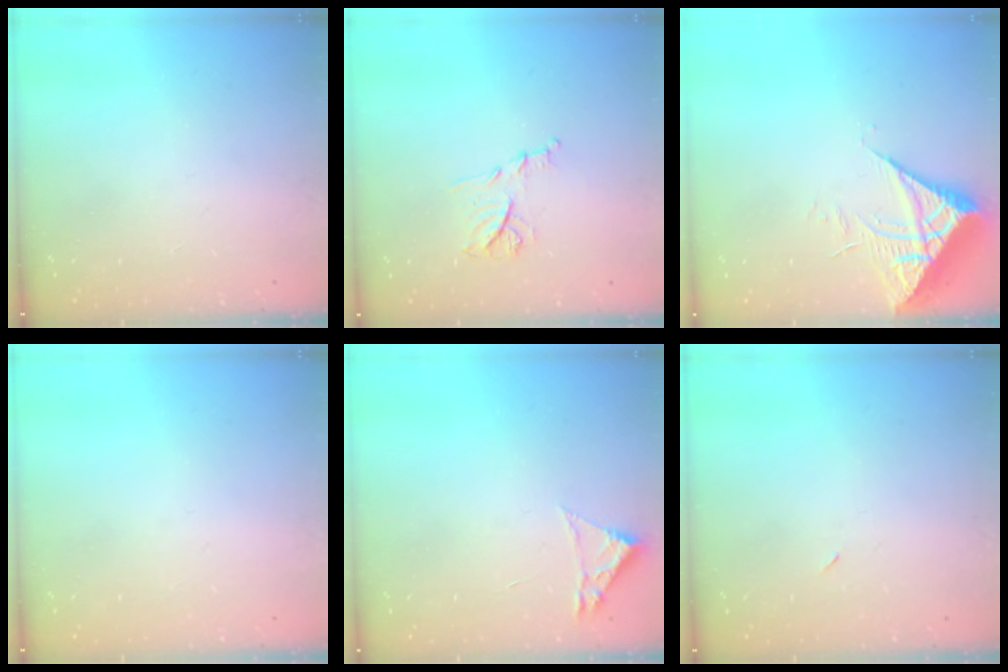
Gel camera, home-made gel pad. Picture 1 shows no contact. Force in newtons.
{"total": 8.8, "press": 8.7, "slide": 1.0}
{"total": 7.2, "press": 7.2, "slide": 0.8}
{"total": 0.0}
{"total": 1.8, "press": 1.8, "slide": 0.2}
{"total": 2.3, "press": 2.0, "slide": 1.2}